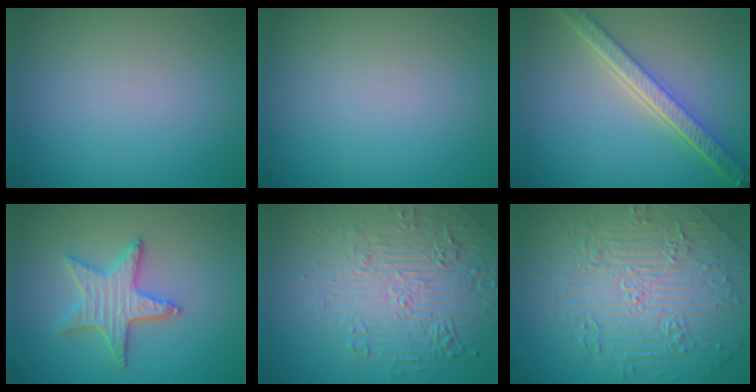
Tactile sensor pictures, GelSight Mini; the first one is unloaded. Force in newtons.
{"total": 0.0}
{"total": 5.5, "press": 4.1, "slide": 3.7}
{"total": 3.7, "press": 3.6, "slide": 0.8}
{"total": 7.5, "press": 5.5, "slide": 5.1}
{"total": 6.9, "press": 6.0, "slide": 3.5}